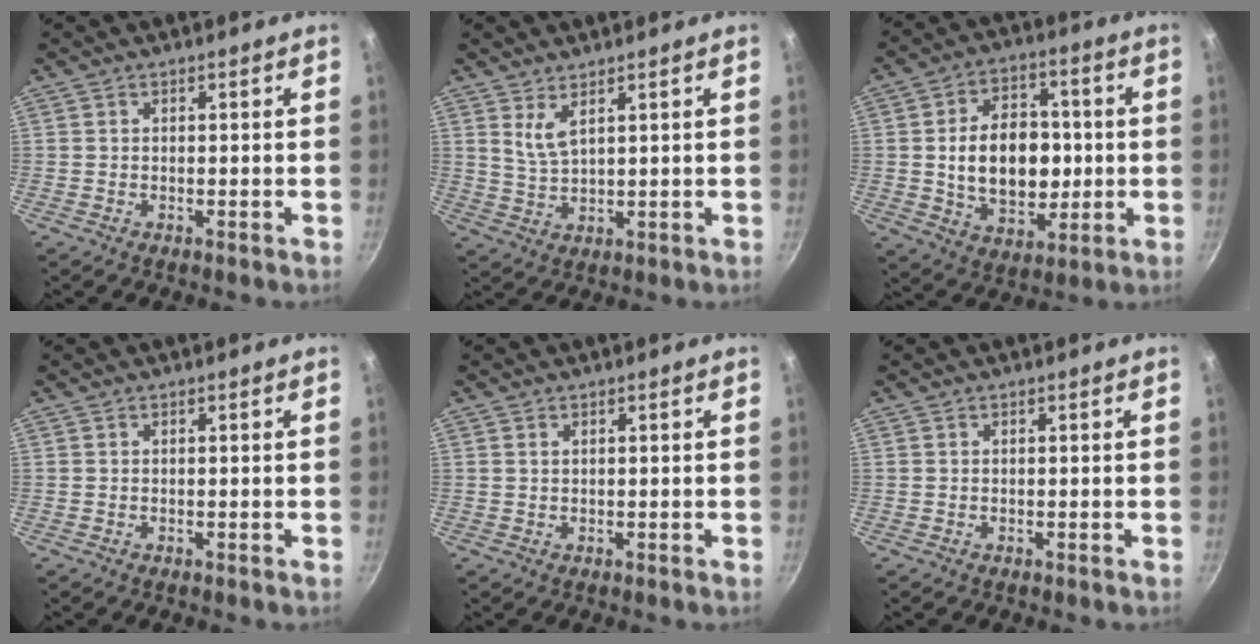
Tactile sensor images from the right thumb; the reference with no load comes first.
{"total": 3.9, "force": [2.3, 1.3, 2.9], "torque": [-0.054, -0.025, 0.050]}
{"total": 16.2, "force": [-0.1, 11.3, 11.6], "torque": [-0.146, 0.012, 0.005]}
{"total": 0.0}
{"total": 0.5, "force": [0.3, 0.3, 0.3], "torque": [-0.006, 0.001, 0.005]}
{"total": 0.0}